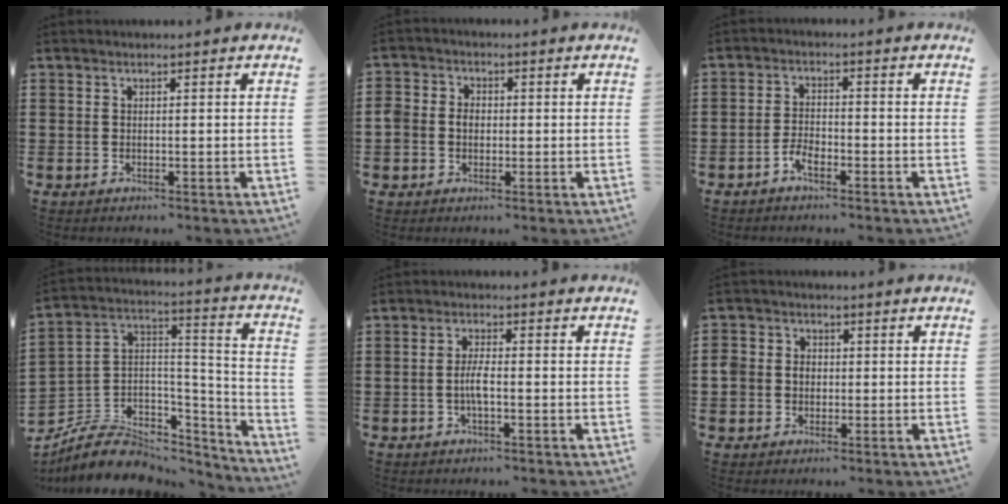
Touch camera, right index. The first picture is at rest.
{"total": 3.3, "force": [-0.5, 2.9, 1.5], "torque": [-0.045, 0.006, -0.016]}
{"total": 2.6, "force": [-1.9, 1.1, 1.5], "torque": [-0.035, 0.004, -0.039]}
{"total": 8.1, "force": [-5.4, 5.3, 2.8], "torque": [-0.064, 0.013, -0.097]}
{"total": 3.1, "force": [-0.7, 0.7, 2.9], "torque": [-0.067, -0.004, -0.018]}
{"total": 3.8, "force": [-0.6, 3.6, 1.2], "torque": [-0.050, 0.006, -0.018]}